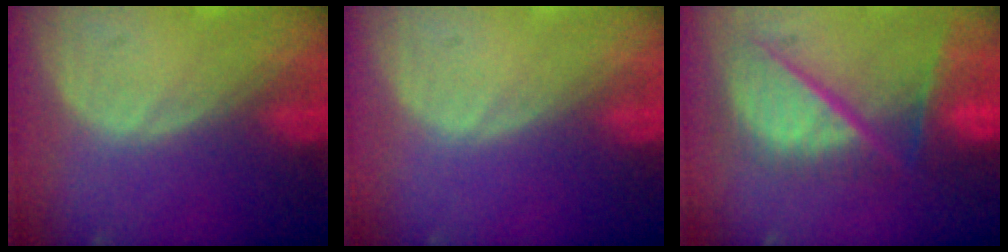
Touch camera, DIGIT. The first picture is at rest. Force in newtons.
{"total": 0.0}
{"total": 12.1, "press": 9.9, "slide": 7.0}